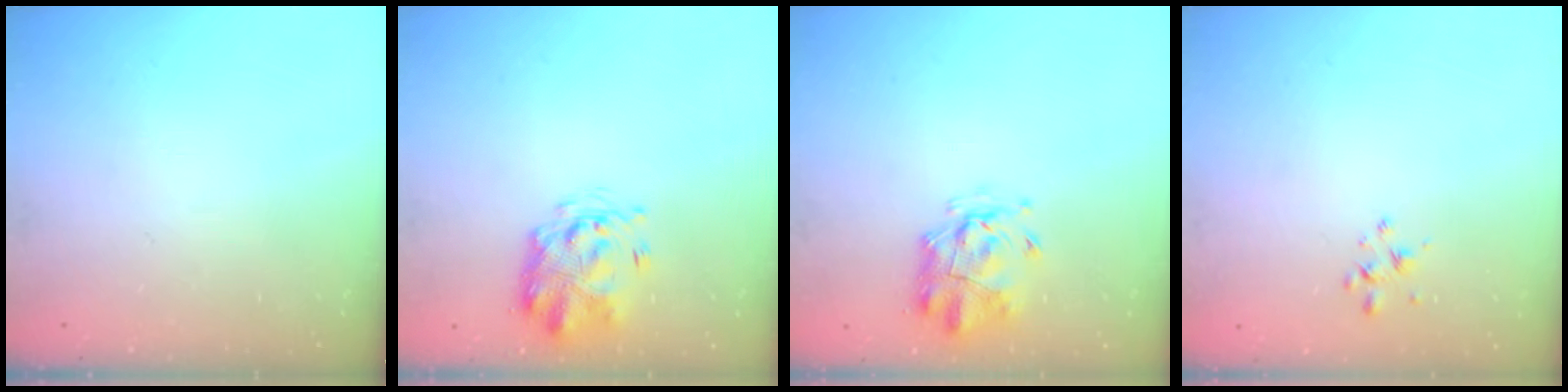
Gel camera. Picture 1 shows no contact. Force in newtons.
{"total": 3.2, "press": 3.1, "slide": 1.0}
{"total": 3.4, "press": 3.1, "slide": 1.5}
{"total": 2.8, "press": 2.6, "slide": 1.0}